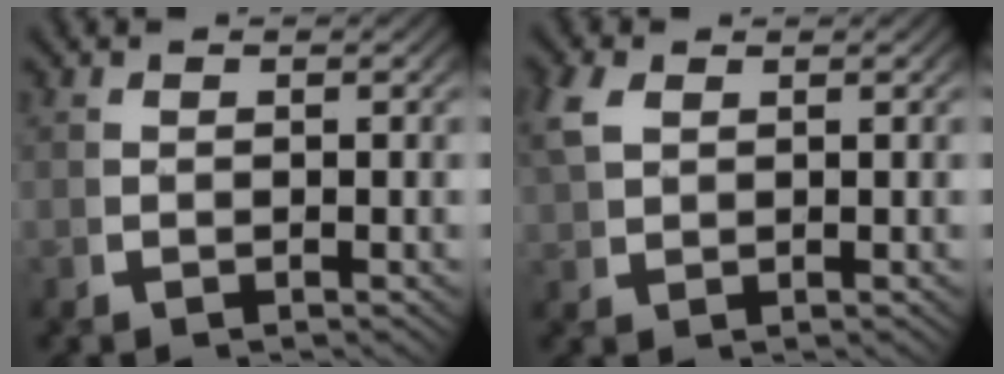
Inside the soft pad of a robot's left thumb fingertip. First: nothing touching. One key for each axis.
{"total": 2.2, "fx": 1.6, "fy": 1.0, "fz": 1.1, "tx": -0.033, "ty": 0.006, "tz": 0.037}